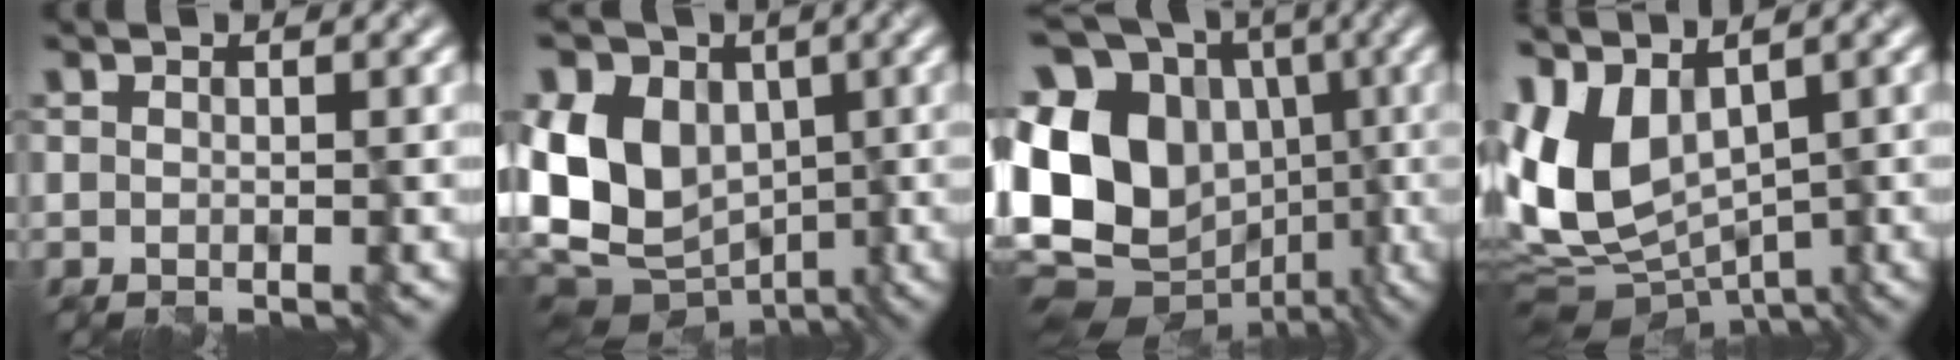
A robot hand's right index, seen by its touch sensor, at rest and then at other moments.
{"total": 11.8, "force": [-1.1, 9.0, 7.6], "torque": [-0.153, 0.019, -0.025]}
{"total": 18.0, "force": [-2.4, 14.4, 10.5], "torque": [-0.185, 0.015, -0.063]}
{"total": 6.9, "force": [-0.1, 4.2, 5.4], "torque": [-0.105, -0.004, -0.014]}